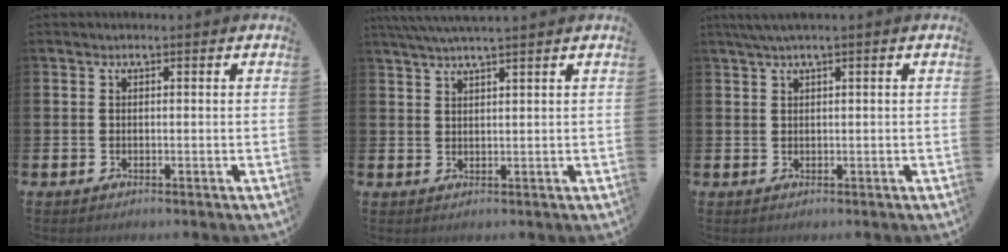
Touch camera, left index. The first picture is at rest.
{"total": 3.3, "force": [3.1, -0.3, 1.2], "torque": [-0.039, -0.002, 0.059]}
{"total": 1.9, "force": [1.3, -0.1, 1.4], "torque": [-0.035, 0.005, 0.024]}